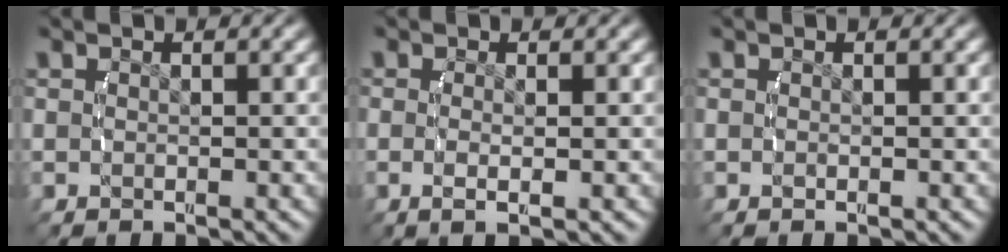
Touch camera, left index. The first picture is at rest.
{"total": 1.8, "force": [-0.5, 0.3, 1.7], "torque": [-0.049, -0.012, -0.002]}
{"total": 0.0}